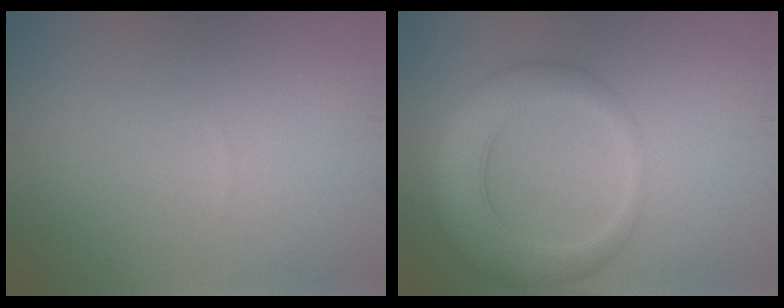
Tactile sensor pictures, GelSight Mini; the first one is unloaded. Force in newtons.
{"total": 5.4, "press": 5.4, "slide": 0.2}